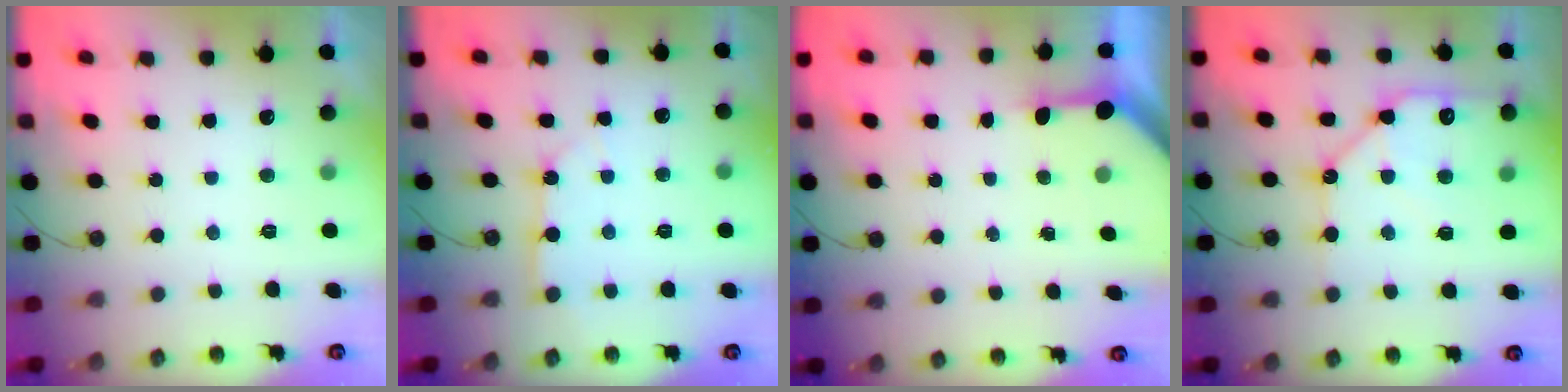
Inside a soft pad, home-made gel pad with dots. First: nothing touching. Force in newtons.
{"total": 2.6, "press": 2.6, "slide": 0.4}
{"total": 3.3, "press": 3.3, "slide": 0.4}
{"total": 13.8, "press": 13.7, "slide": 1.5}